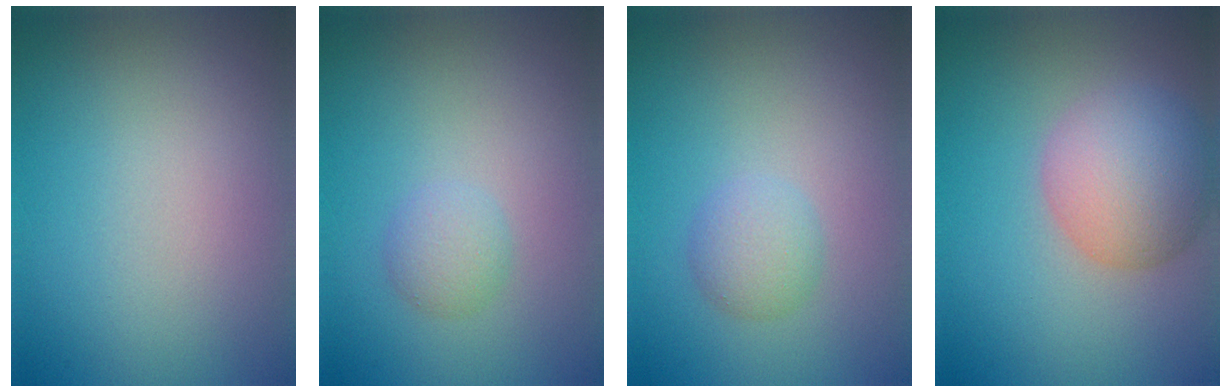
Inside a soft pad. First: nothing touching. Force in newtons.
{"total": 1.4, "press": 1.4, "slide": 0.0}
{"total": 1.8, "press": 1.8, "slide": 0.1}
{"total": 6.0, "press": 6.0, "slide": 0.4}